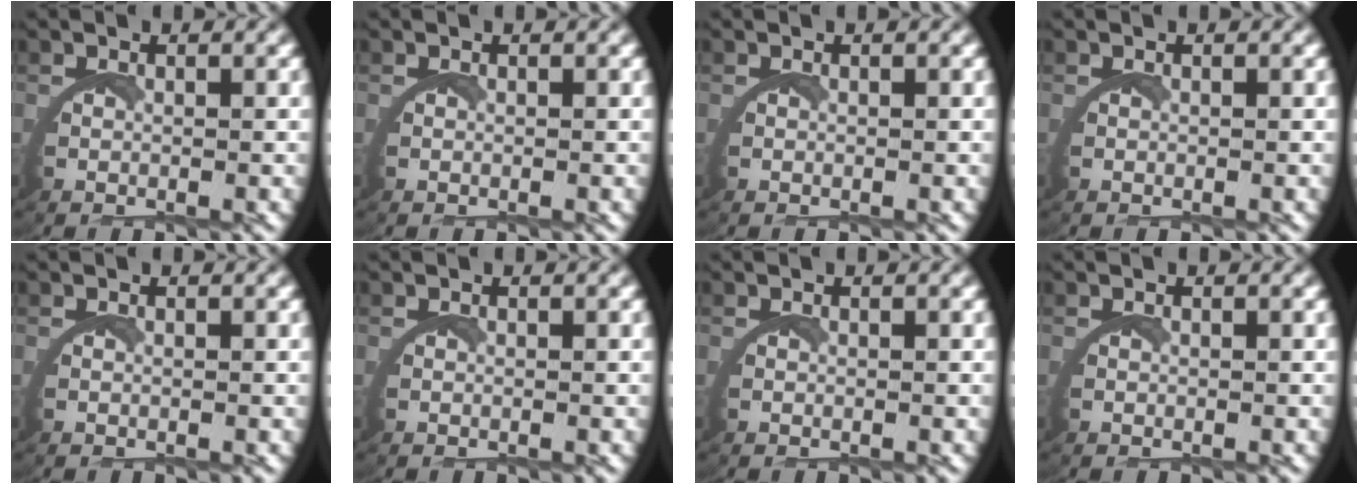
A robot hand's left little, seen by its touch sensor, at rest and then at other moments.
{"total": 0.0}
{"total": 0.0}
{"total": 0.0}
{"total": 0.0}
{"total": 0.0}
{"total": 0.0}
{"total": 0.0}